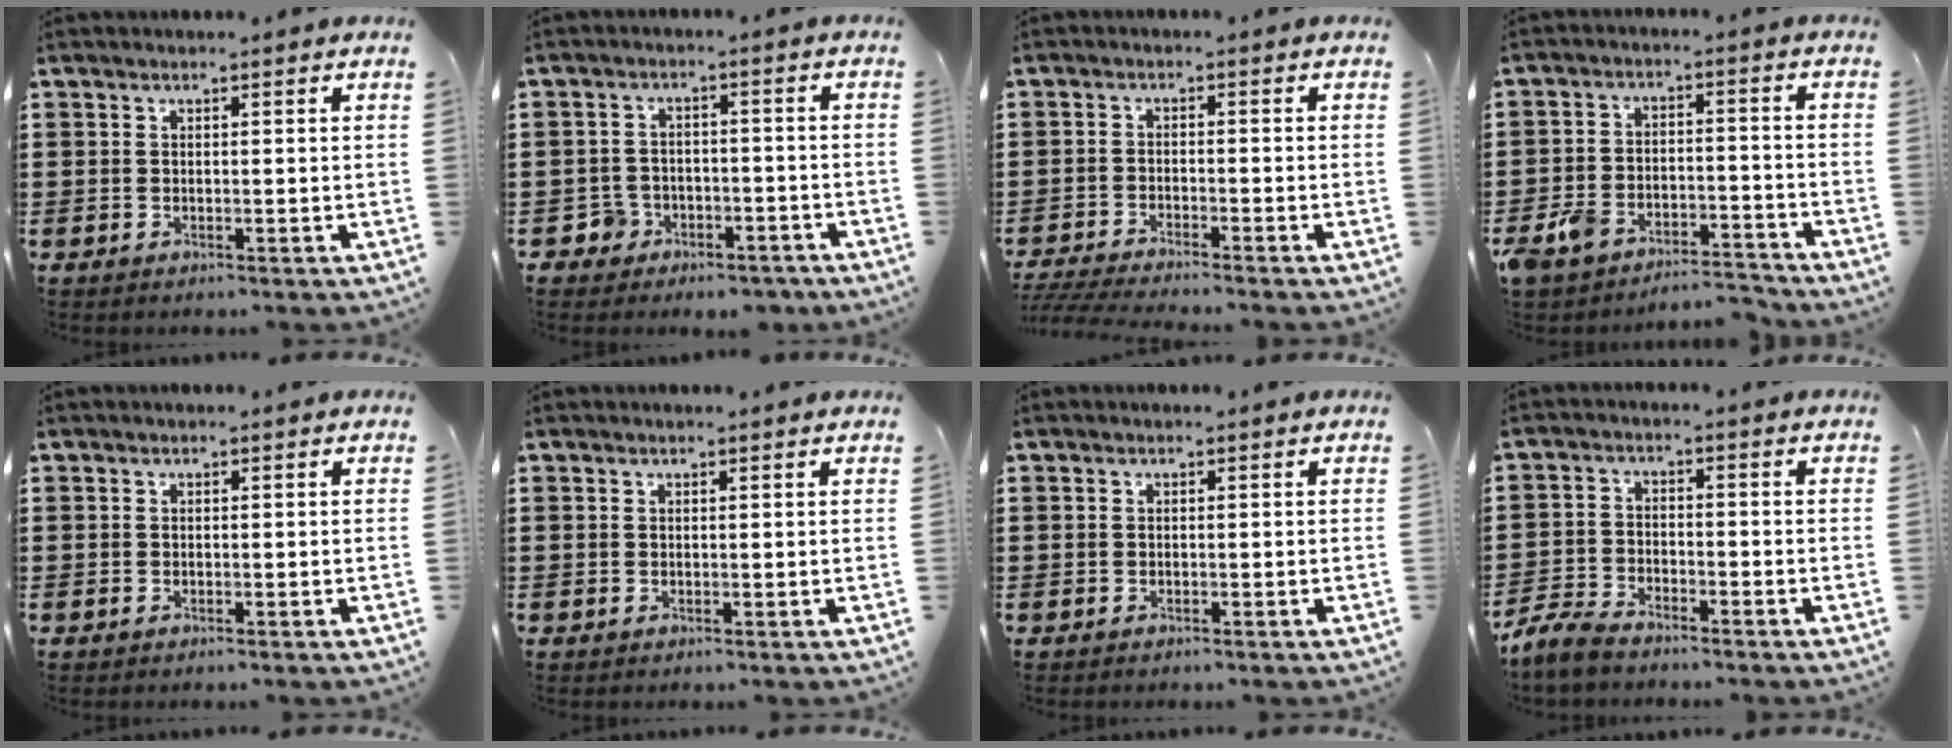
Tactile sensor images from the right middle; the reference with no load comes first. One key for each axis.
{"total": 3.6, "fx": -2.9, "fy": 2.2, "fz": 0.3, "tx": -0.022, "ty": 0.005, "tz": -0.065}
{"total": 3.5, "fx": -3.4, "fy": -0.3, "fz": 0.8, "tx": -0.029, "ty": -0.009, "tz": -0.073}
{"total": 6.8, "fx": -6.3, "fy": 2.0, "fz": 1.8, "tx": -0.059, "ty": 0.009, "tz": -0.132}
{"total": 0.0}
{"total": 0.0}
{"total": 0.6, "fx": -0.4, "fy": 0.4, "fz": -0.1, "tx": 0.002, "ty": 0.002, "tz": -0.010}
{"total": 4.7, "fx": -4.5, "fy": 0.9, "fz": 1.3, "tx": -0.048, "ty": -0.002, "tz": -0.095}